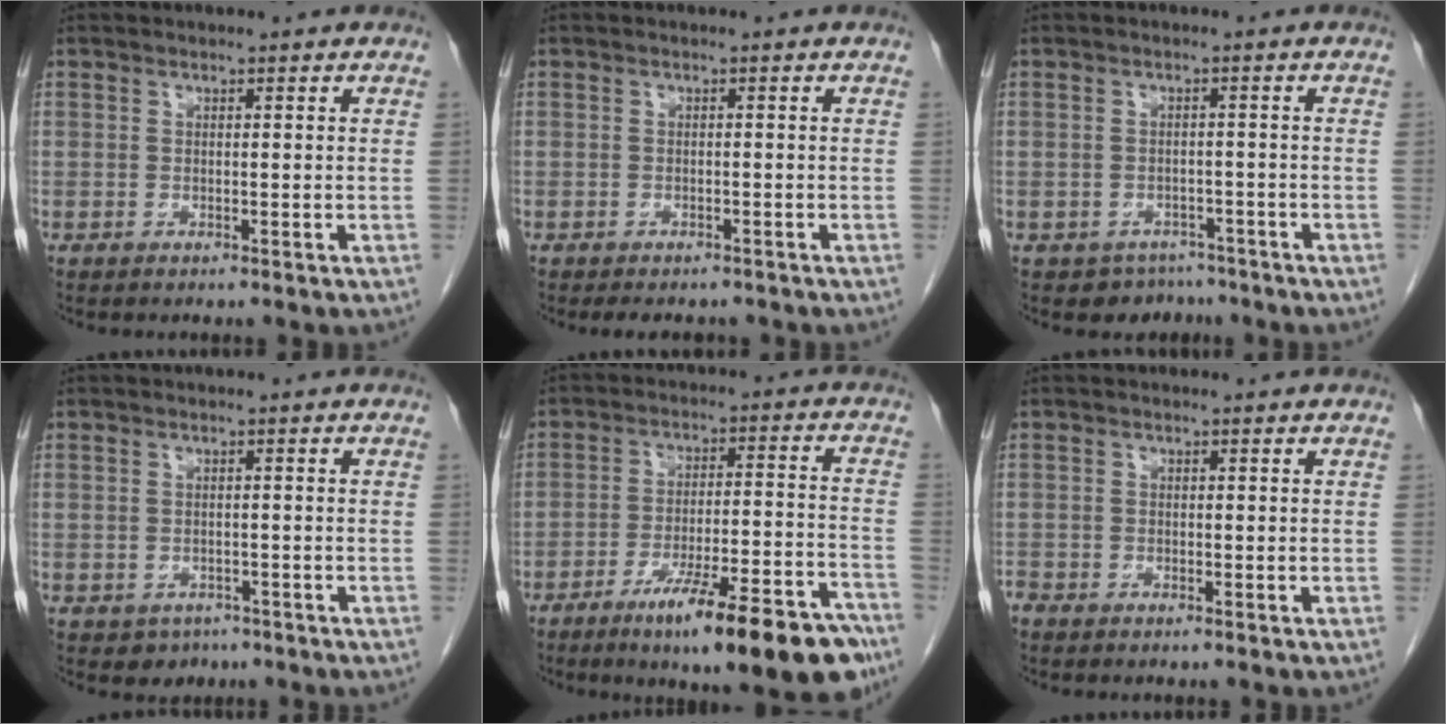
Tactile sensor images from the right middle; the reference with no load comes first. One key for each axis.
{"total": 4.9, "fx": -4.2, "fy": 1.8, "fz": 1.7, "tx": -0.016, "ty": -0.002, "tz": -0.052}
{"total": 3.8, "fx": -3.0, "fy": 2.3, "fz": -0.4, "tx": 0.010, "ty": 0.011, "tz": -0.041}
{"total": 2.5, "fx": -1.5, "fy": 1.9, "fz": 0.4, "tx": -0.009, "ty": 0.006, "tz": -0.014}
{"total": 18.5, "fx": -12.9, "fy": 2.5, "fz": 13.1, "tx": -0.144, "ty": 0.012, "tz": -0.197}
{"total": 1.0, "fx": -0.9, "fy": 0.3, "fz": 0.1, "tx": -0.006, "ty": -0.002, "tz": -0.018}